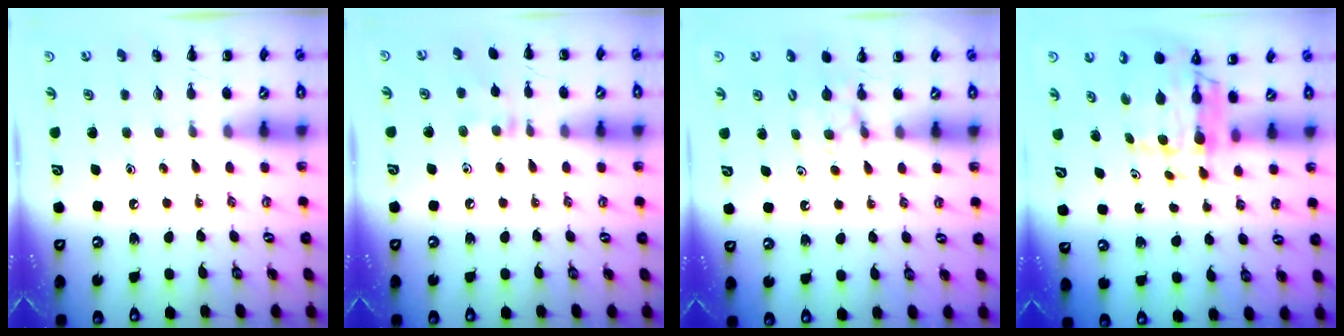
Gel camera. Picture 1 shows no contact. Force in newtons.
{"total": 7.3, "press": 7.0, "slide": 1.8}
{"total": 6.1, "press": 5.9, "slide": 1.6}
{"total": 7.5, "press": 7.0, "slide": 2.7}